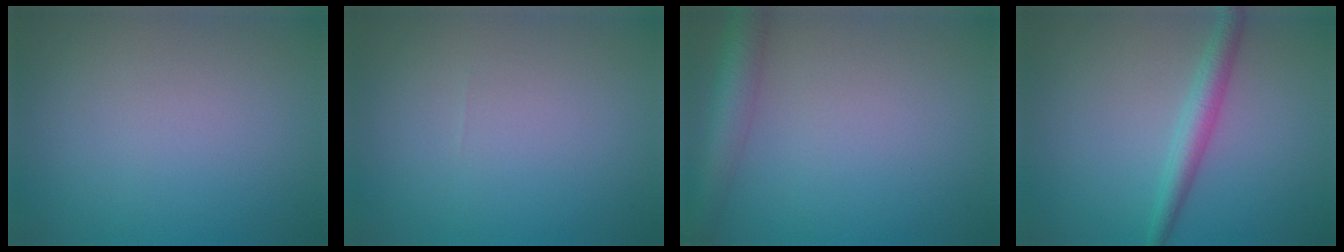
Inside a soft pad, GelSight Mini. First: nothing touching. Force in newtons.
{"total": 0.0}
{"total": 4.2, "press": 4.2, "slide": 0.2}
{"total": 2.7, "press": 2.6, "slide": 0.1}